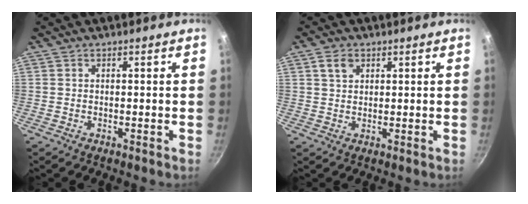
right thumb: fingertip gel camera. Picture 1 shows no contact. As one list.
[{"total": 3.2, "force": [1.6, 2.2, 1.7], "torque": [-0.021, -0.001, 0.028]}]